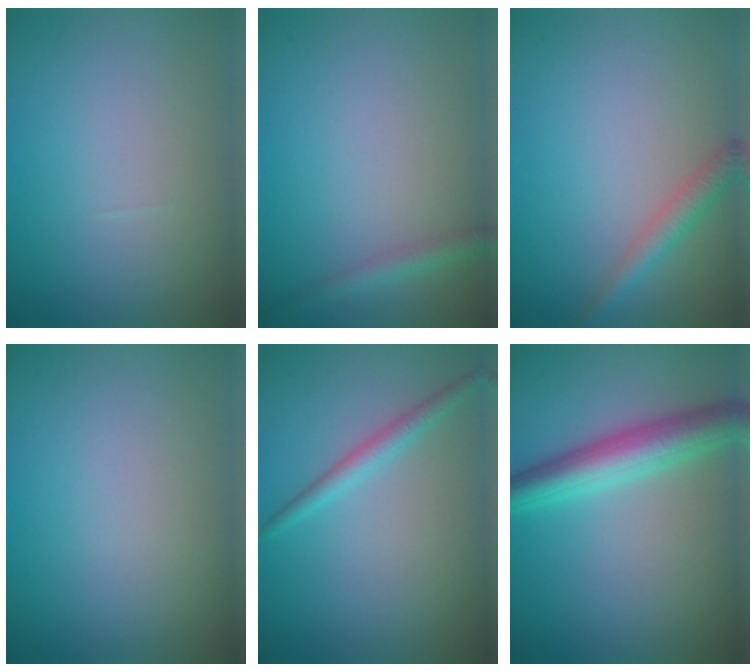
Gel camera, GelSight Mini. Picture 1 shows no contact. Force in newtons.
{"total": 1.6, "press": 1.6, "slide": 0.1}
{"total": 2.3, "press": 2.3, "slide": 0.1}
{"total": 0.0}
{"total": 1.8, "press": 1.8, "slide": 0.0}
{"total": 5.1, "press": 5.1, "slide": 0.1}